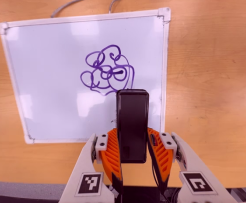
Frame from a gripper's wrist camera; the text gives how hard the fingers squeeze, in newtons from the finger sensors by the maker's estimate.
{"total": 4.5, "left": 2.9, "right": 6.1}